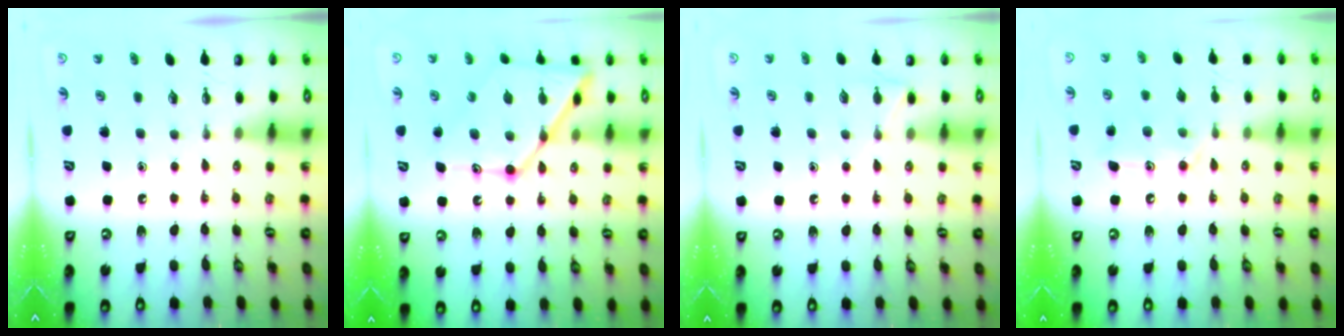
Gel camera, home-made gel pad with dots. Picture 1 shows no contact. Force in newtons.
{"total": 16.3, "press": 16.2, "slide": 1.5}
{"total": 4.0, "press": 4.0, "slide": 0.5}
{"total": 11.9, "press": 11.9, "slide": 0.9}